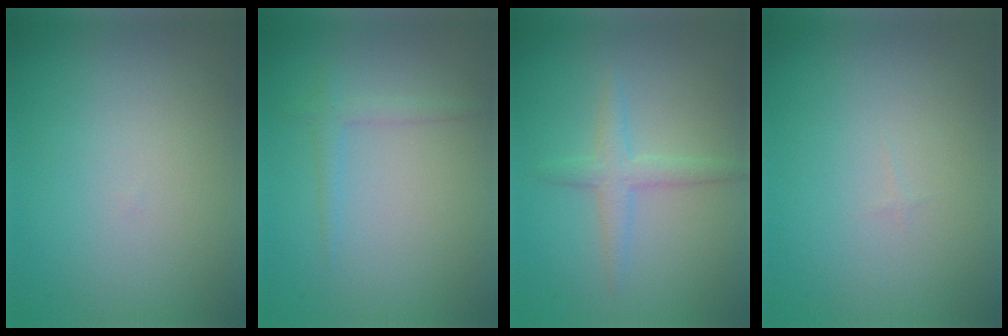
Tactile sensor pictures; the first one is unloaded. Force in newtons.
{"total": 1.4, "press": 1.4, "slide": 0.0}
{"total": 2.0, "press": 2.0, "slide": 0.1}
{"total": 0.0}